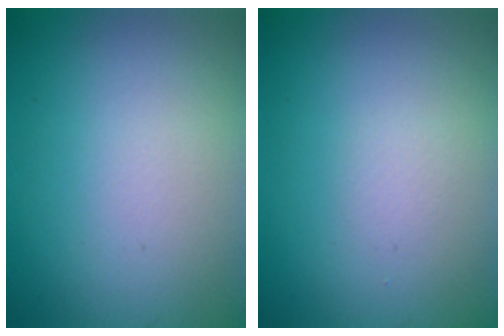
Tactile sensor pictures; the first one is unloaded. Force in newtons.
{"total": 0.5, "press": 0.5, "slide": 0.1}